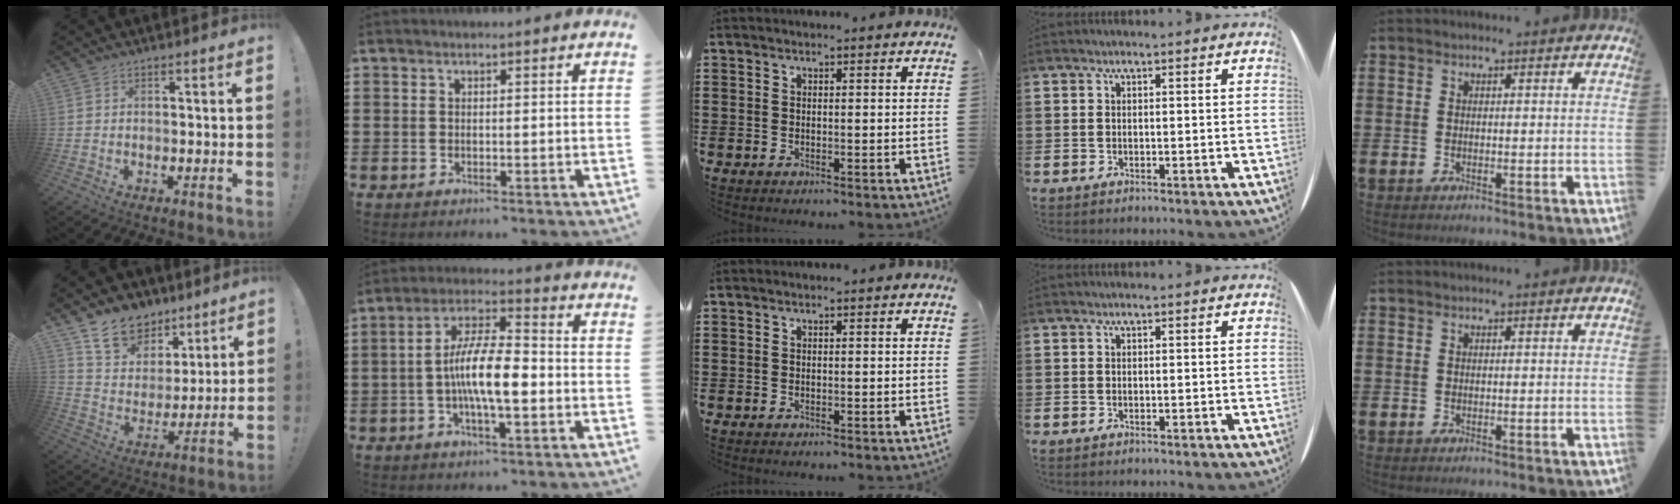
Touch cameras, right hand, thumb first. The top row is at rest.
{"thumb": {"total": 13.6, "force": [9.8, 8.6, 3.7], "torque": [-0.063, -0.065, 0.189]}, "index": {"total": 10.0, "force": [-2.0, 2.9, 9.4], "torque": [-0.184, -0.002, -0.039]}}